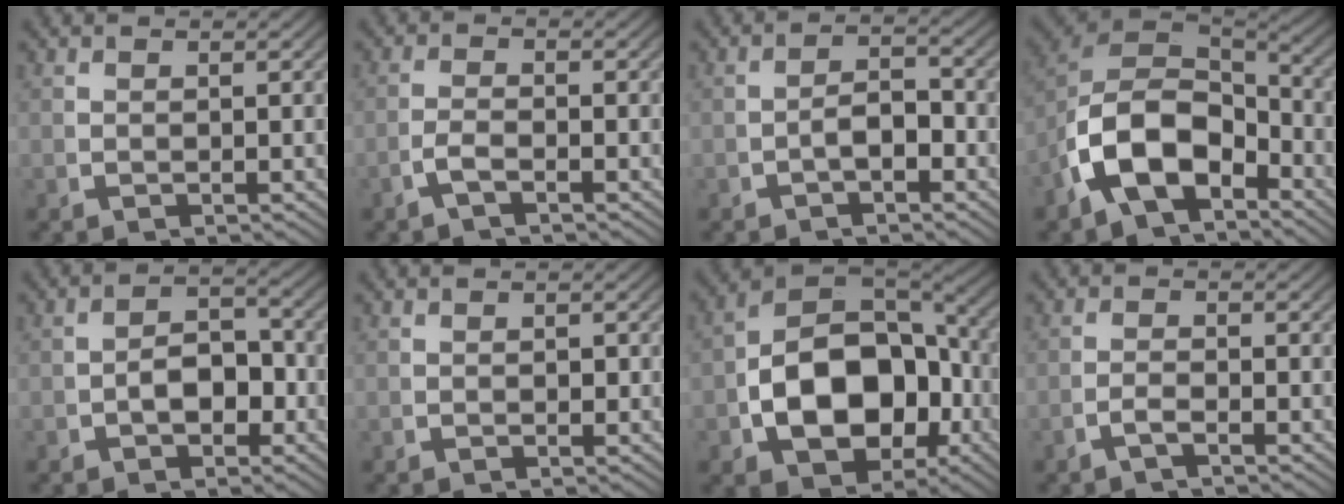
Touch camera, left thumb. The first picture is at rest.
{"total": 1.6, "force": [-1.1, 0.5, 1.0], "torque": [-0.026, -0.003, -0.025]}
{"total": 2.9, "force": [-1.1, 1.6, 2.2], "torque": [-0.040, -0.014, -0.013]}
{"total": 12.7, "force": [-2.6, 8.8, 8.9], "torque": [-0.207, -0.043, -0.026]}
{"total": 4.3, "force": [-1.0, 2.7, 3.1], "torque": [-0.050, -0.013, -0.011]}
{"total": 0.6, "force": [0.0, 0.4, 0.4], "torque": [-0.005, -0.003, -0.002]}
{"total": 14.0, "force": [-2.0, 9.6, 10.0], "torque": [-0.213, -0.048, -0.002]}
{"total": 1.3, "force": [-1.0, 0.2, 0.7], "torque": [-0.016, -0.002, -0.023]}